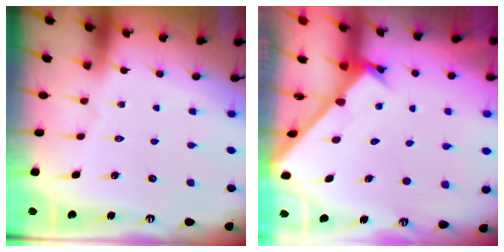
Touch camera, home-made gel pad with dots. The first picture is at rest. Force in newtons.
{"total": 2.7, "press": 2.7, "slide": 0.3}